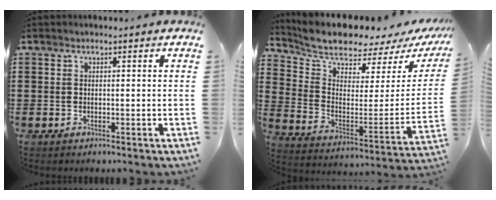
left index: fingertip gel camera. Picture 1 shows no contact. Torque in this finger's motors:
{"motor_torque": [0.33, -0.34, 1.06, 0.12]}